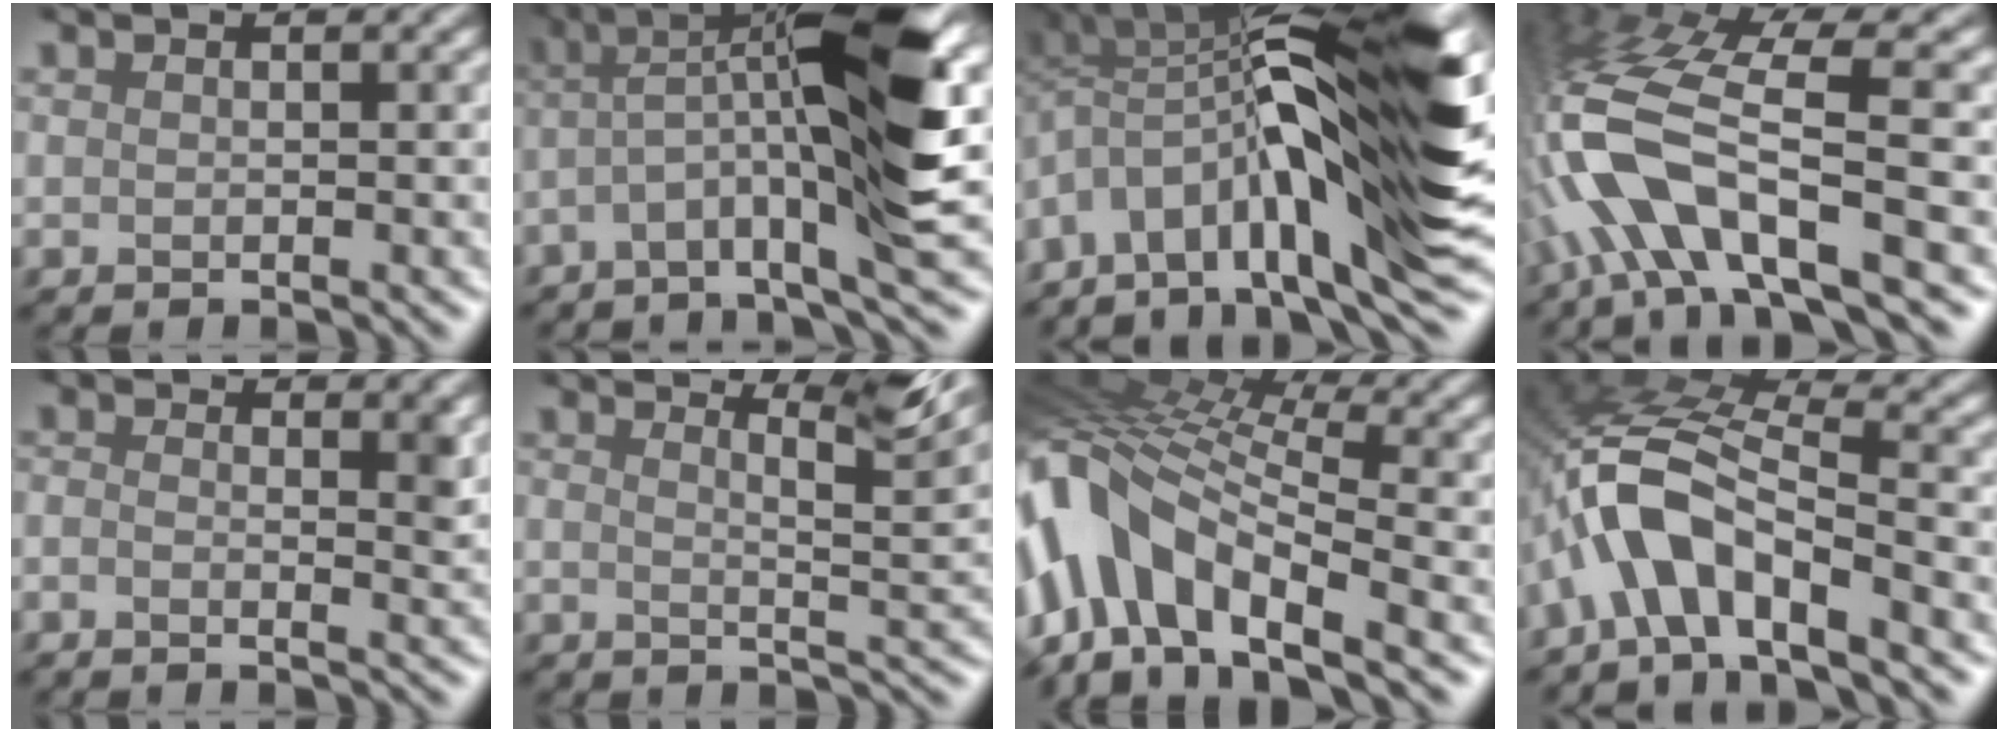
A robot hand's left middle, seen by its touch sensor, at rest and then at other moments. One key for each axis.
{"total": 11.1, "fx": -0.6, "fy": 1.5, "fz": 11.0, "tx": -0.192, "ty": 0.026, "tz": -0.012}
{"total": 13.3, "fx": -2.8, "fy": 4.2, "fz": 12.3, "tx": -0.203, "ty": 0.014, "tz": -0.040}
{"total": 10.0, "fx": -3.9, "fy": 3.1, "fz": 8.7, "tx": -0.191, "ty": 0.011, "tz": -0.073}
{"total": 0.9, "fx": -0.3, "fy": 0.1, "fz": 0.8, "tx": -0.029, "ty": -0.005, "tz": -0.006}
{"total": 4.9, "fx": 2.7, "fy": 0.7, "fz": 4.0, "tx": -0.047, "ty": 0.017, "tz": 0.022}
{"total": 10.8, "fx": -3.6, "fy": 6.0, "fz": 8.2, "tx": -0.168, "ty": 0.020, "tz": -0.076}
{"total": 6.3, "fx": -3.8, "fy": 2.4, "fz": 4.5, "tx": -0.093, "ty": 0.014, "tz": -0.074}